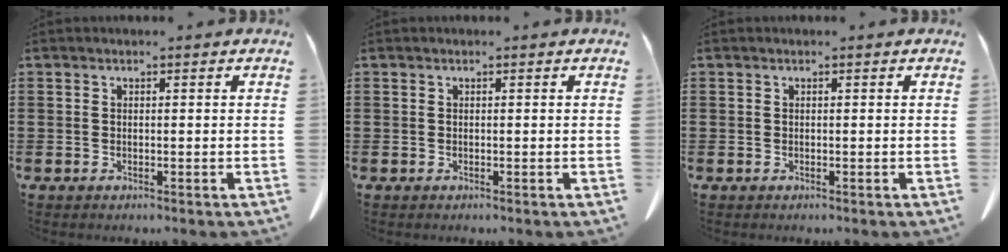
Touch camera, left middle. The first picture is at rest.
{"total": 0.0}
{"total": 0.0}